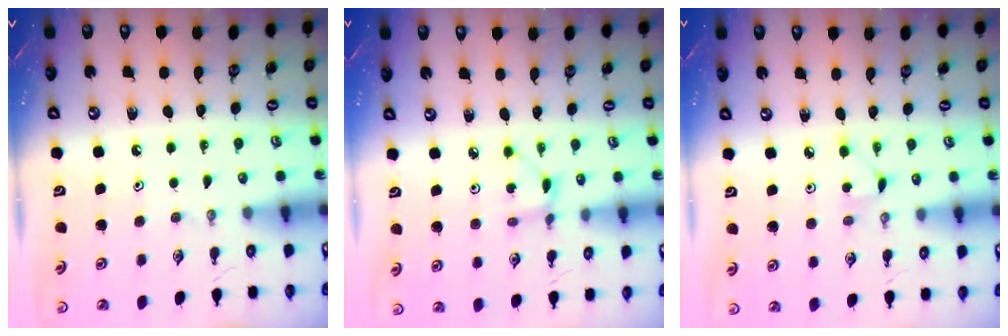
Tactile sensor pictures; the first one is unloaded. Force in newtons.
{"total": 2.0, "press": 2.0, "slide": 0.2}
{"total": 3.4, "press": 3.4, "slide": 0.3}